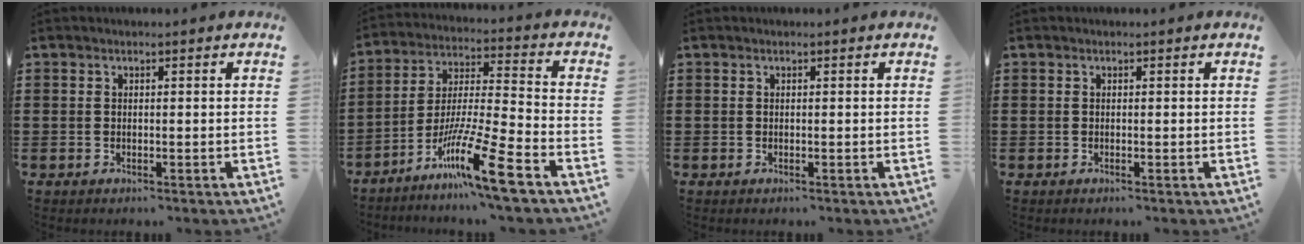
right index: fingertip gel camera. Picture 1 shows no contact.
{"total": 12.7, "force": [-8.5, 0.4, 9.5], "torque": [-0.189, -0.002, -0.164]}
{"total": 0.0}
{"total": 0.0}